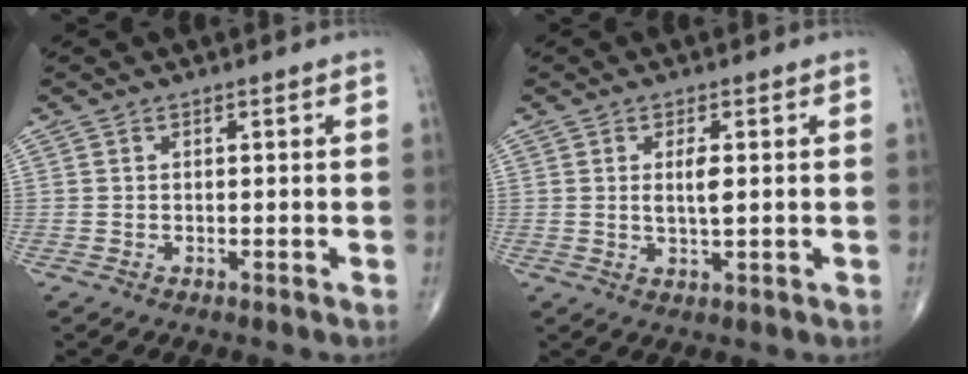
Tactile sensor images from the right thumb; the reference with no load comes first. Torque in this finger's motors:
{"motor_torque": [-0.34, -0.30, 0.04, 0.09, 0.08]}